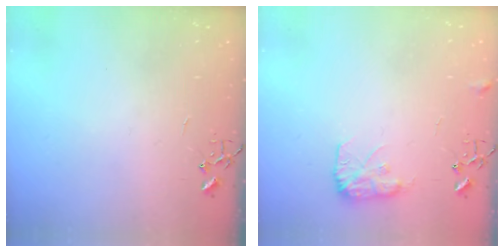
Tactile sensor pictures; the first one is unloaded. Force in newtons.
{"total": 9.2, "press": 9.2, "slide": 0.3}